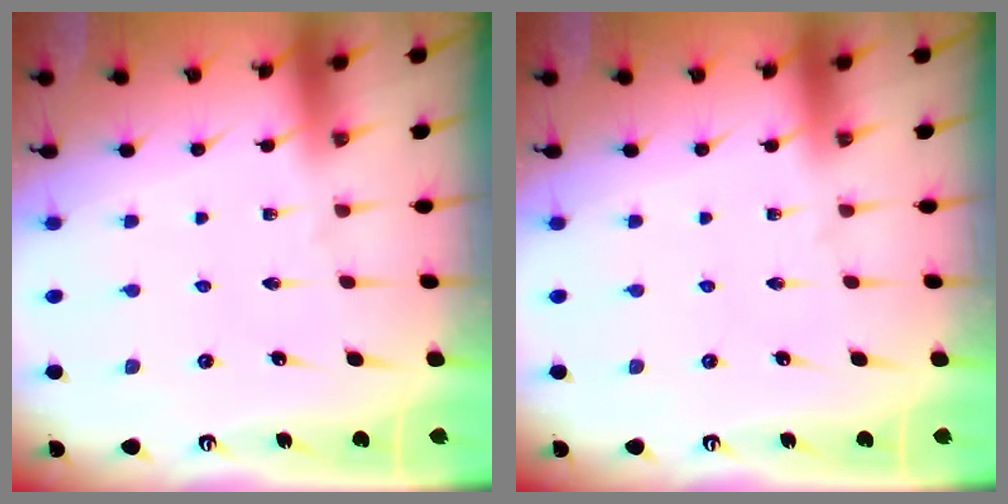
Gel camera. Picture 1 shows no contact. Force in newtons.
{"total": 0.0}